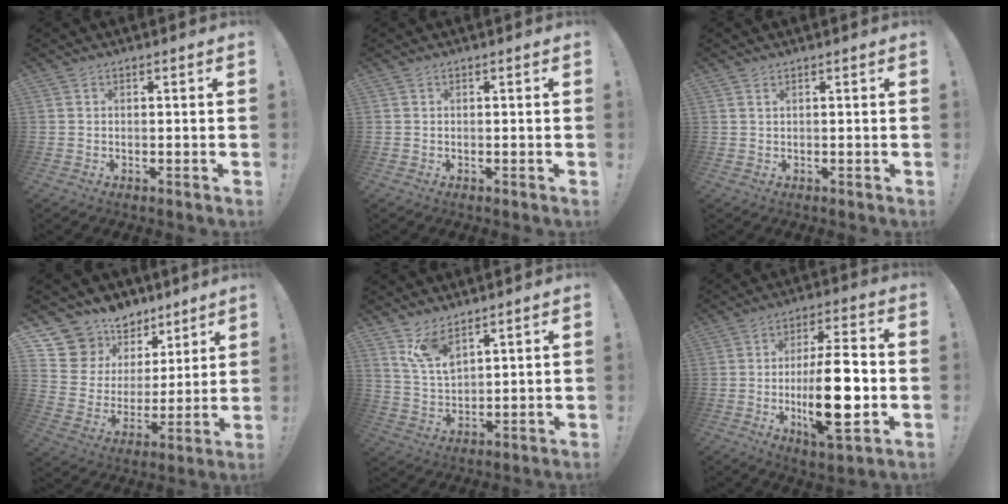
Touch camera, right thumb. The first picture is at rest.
{"total": 0.0}
{"total": 1.0, "force": [0.6, 0.4, 0.7], "torque": [-0.012, 0.000, 0.010]}
{"total": 12.4, "force": [9.8, 7.6, 1.2], "torque": [-0.040, -0.083, 0.192]}
{"total": 8.8, "force": [6.7, 3.7, 4.5], "torque": [-0.096, -0.033, 0.129]}
{"total": 18.1, "force": [-3.1, 5.3, 17.0], "torque": [-0.291, -0.002, -0.053]}